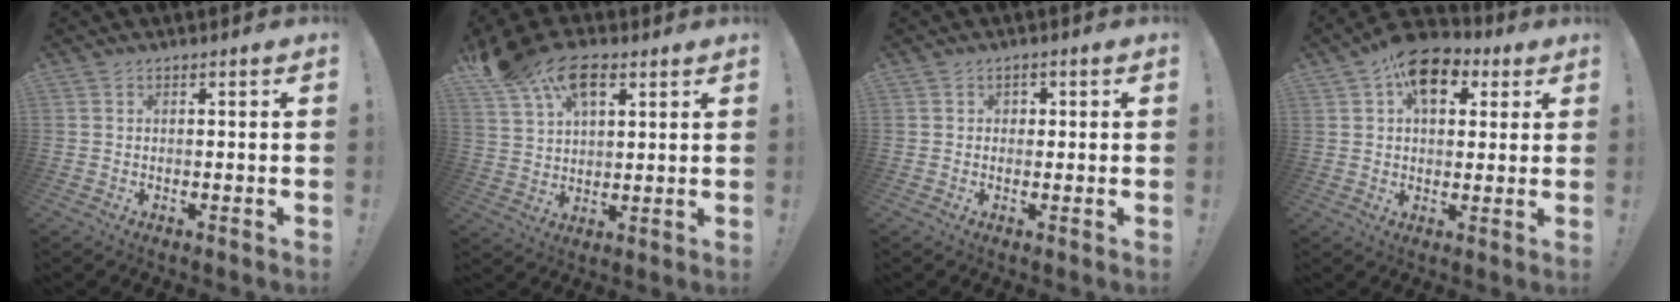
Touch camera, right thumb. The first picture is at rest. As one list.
[{"total": 15.7, "force": [8.6, 9.5, 9.1], "torque": [-0.163, -0.036, 0.159]}, {"total": 1.4, "force": [0.0, 1.3, 0.4], "torque": [-0.007, 0.001, -0.001]}, {"total": 12.5, "force": [5.7, 8.2, 7.5], "torque": [-0.106, -0.015, 0.106]}]